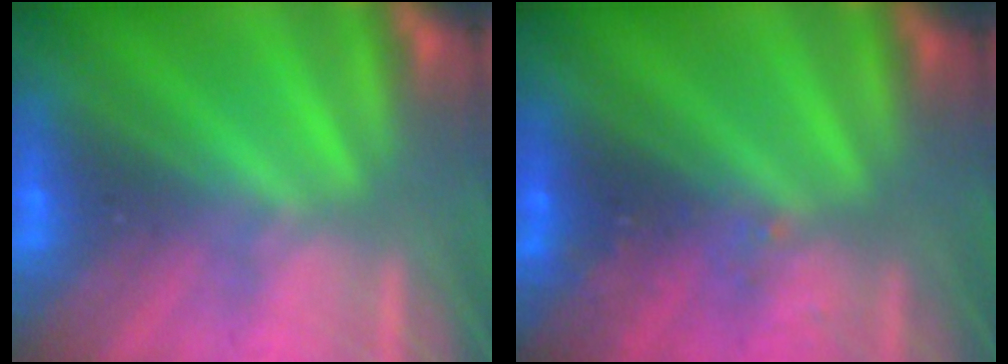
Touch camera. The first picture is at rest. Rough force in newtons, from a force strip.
{"total": 2.9}